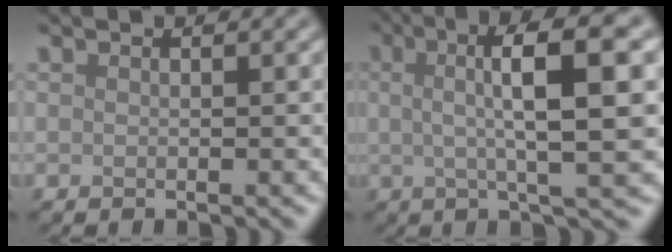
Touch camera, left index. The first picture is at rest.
{"total": 9.4, "force": [1.9, 2.0, 9.0], "torque": [-0.117, 0.016, 0.025]}